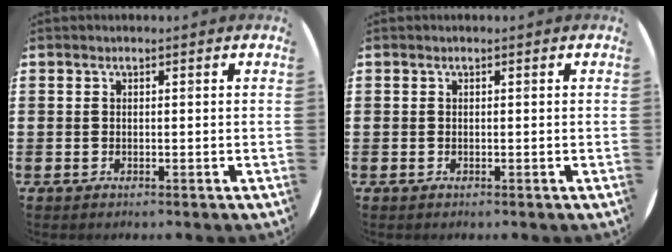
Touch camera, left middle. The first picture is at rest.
{"total": 0.0}